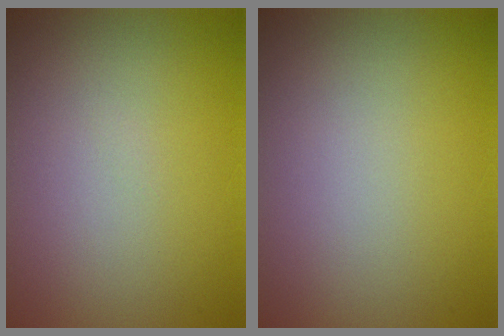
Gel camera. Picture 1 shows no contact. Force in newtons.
{"total": 0.0}